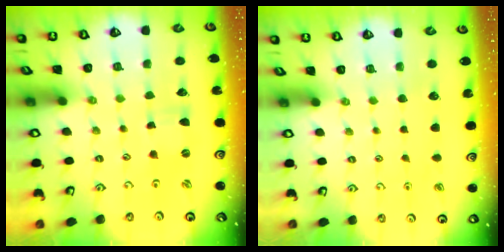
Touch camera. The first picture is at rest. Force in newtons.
{"total": 0.0}